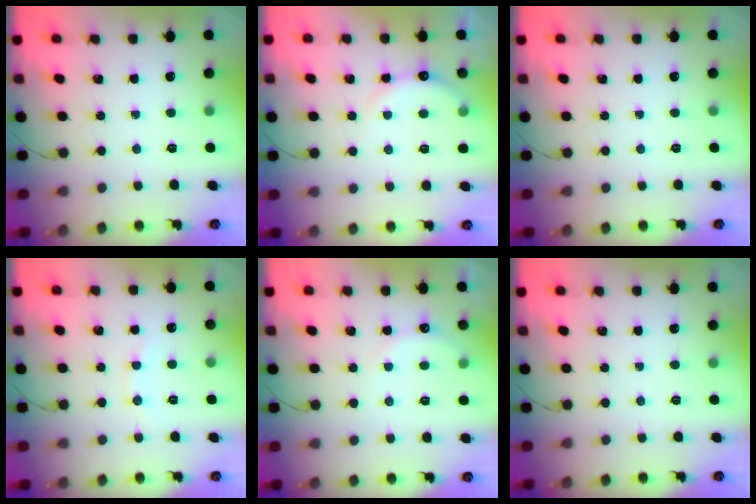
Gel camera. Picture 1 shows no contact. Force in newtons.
{"total": 6.8, "press": 6.7, "slide": 1.3}
{"total": 0.0}
{"total": 4.0, "press": 3.9, "slide": 1.1}
{"total": 6.8, "press": 6.8, "slide": 1.1}
{"total": 0.0}